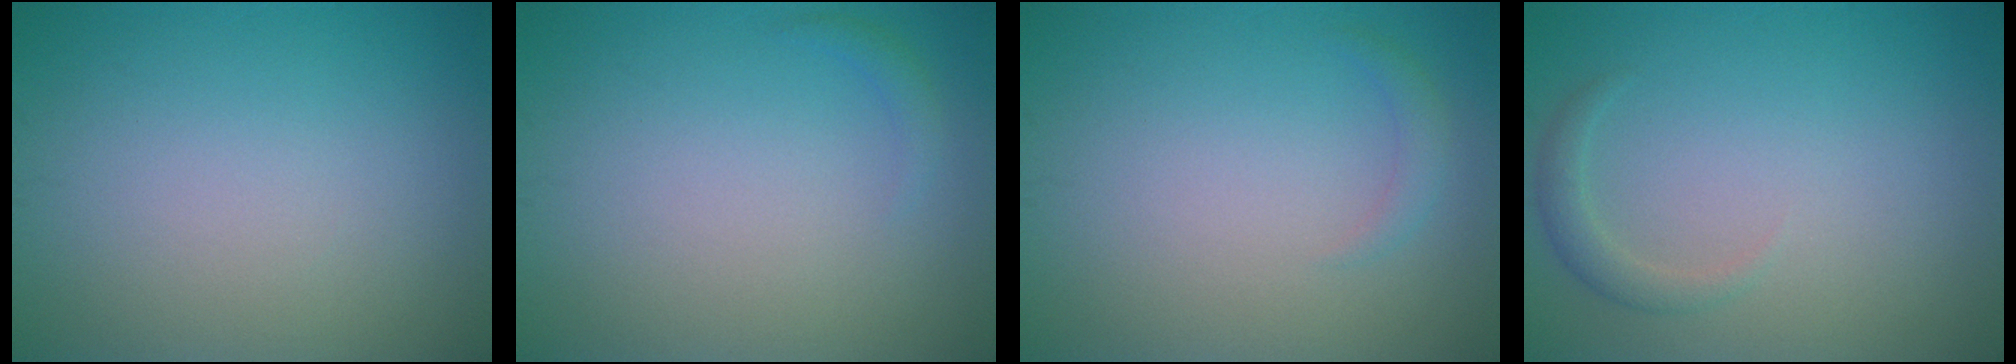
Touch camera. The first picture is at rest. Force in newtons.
{"total": 0.8, "press": 0.8, "slide": 0.1}
{"total": 1.0, "press": 1.0, "slide": 0.1}
{"total": 1.4, "press": 1.4, "slide": 0.1}